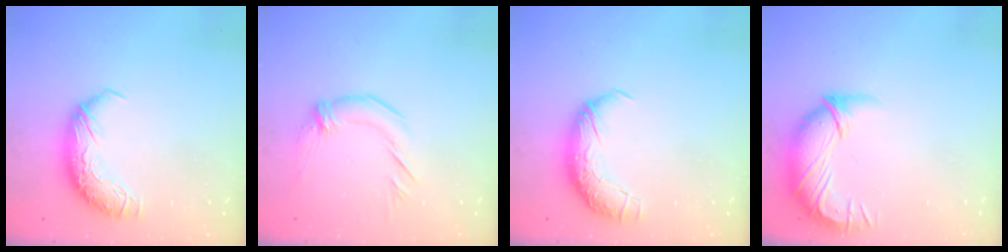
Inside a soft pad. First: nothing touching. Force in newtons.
{"total": 1.6, "press": 0.0, "slide": 1.6}
{"total": 2.3, "press": 1.1, "slide": 2.1}
{"total": 2.9, "press": 0.1, "slide": 2.9}